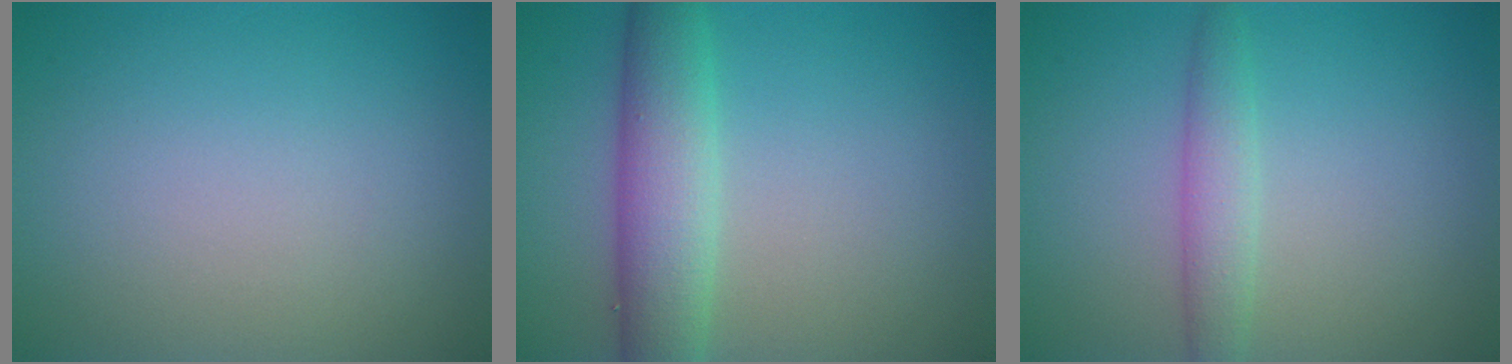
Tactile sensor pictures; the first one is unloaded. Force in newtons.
{"total": 5.3, "press": 5.3, "slide": 0.2}
{"total": 2.4, "press": 2.4, "slide": 0.1}